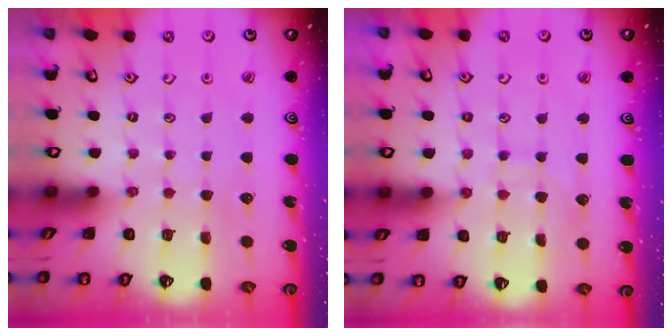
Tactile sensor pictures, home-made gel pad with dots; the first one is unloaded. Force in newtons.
{"total": 6.4, "press": 6.3, "slide": 0.5}